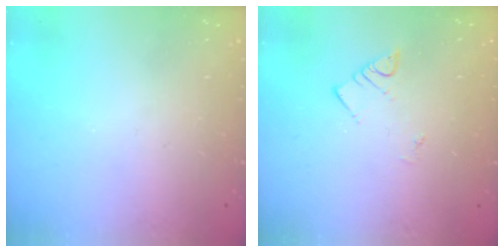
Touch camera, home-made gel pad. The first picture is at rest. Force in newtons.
{"total": 3.6, "press": 3.6, "slide": 0.6}